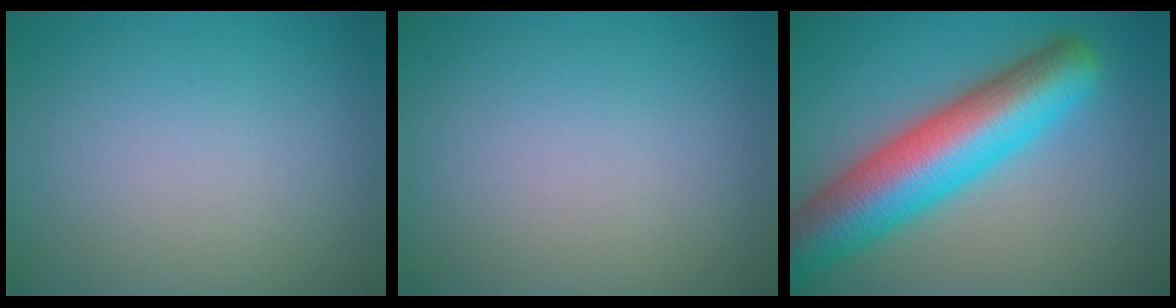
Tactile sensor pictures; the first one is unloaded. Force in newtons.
{"total": 0.0}
{"total": 10.8, "press": 10.8, "slide": 0.4}